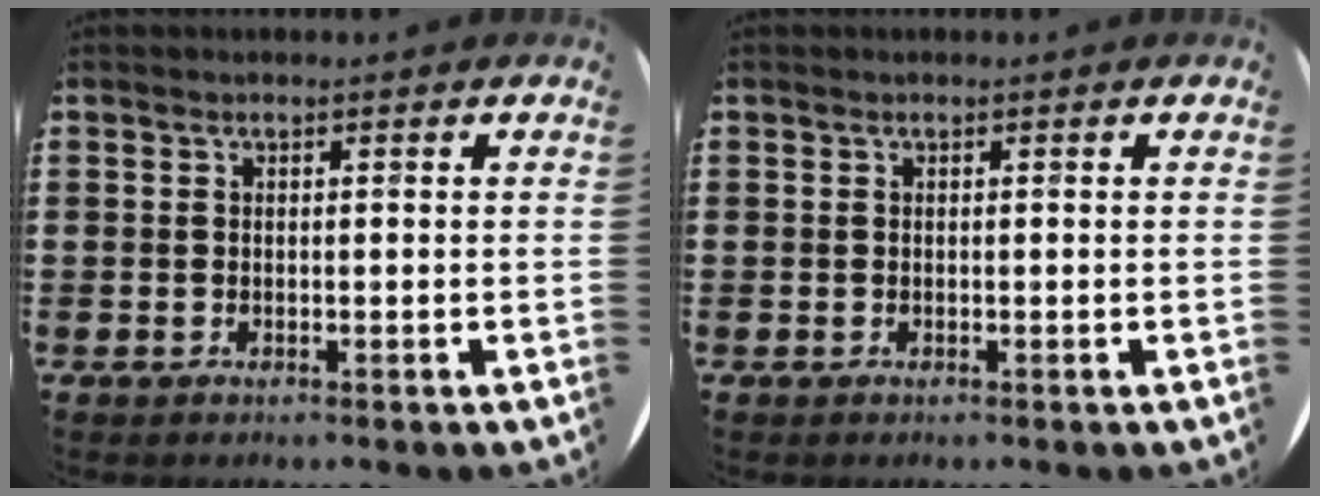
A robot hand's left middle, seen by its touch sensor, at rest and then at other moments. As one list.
[{"total": 0.0}]